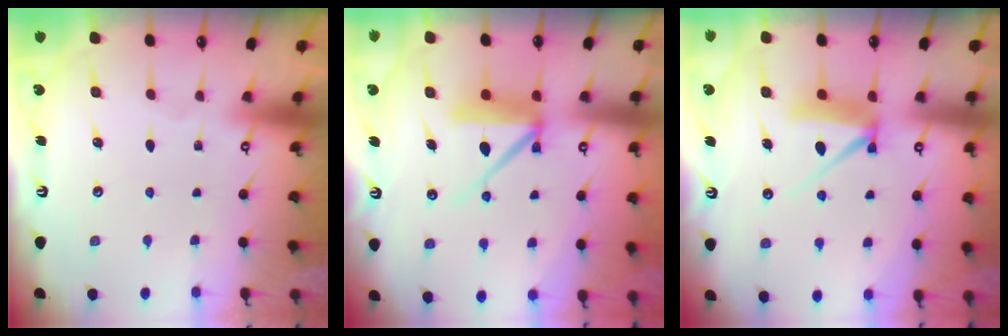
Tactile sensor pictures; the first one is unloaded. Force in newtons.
{"total": 9.6, "press": 9.5, "slide": 1.0}
{"total": 7.4, "press": 7.4, "slide": 0.4}